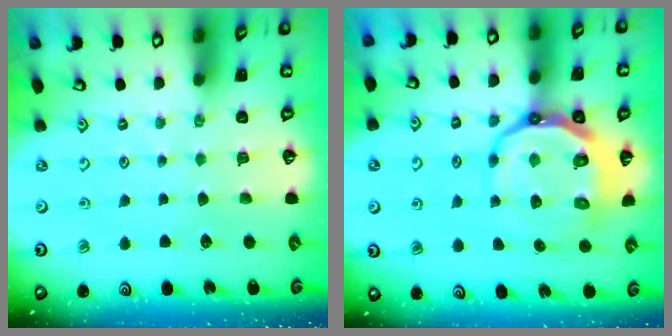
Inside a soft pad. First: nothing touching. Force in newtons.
{"total": 14.6, "press": 14.2, "slide": 3.3}